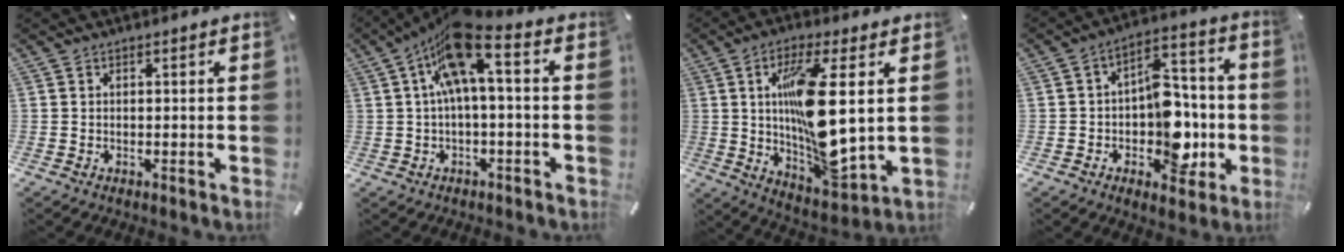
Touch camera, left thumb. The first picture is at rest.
{"total": 12.0, "force": [3.2, 3.4, 11.1], "torque": [-0.211, -0.019, 0.051]}
{"total": 17.4, "force": [3.1, 5.1, 16.3], "torque": [-0.296, -0.029, 0.040]}
{"total": 13.8, "force": [-2.7, 9.8, 9.4], "torque": [-0.111, 0.009, -0.042]}